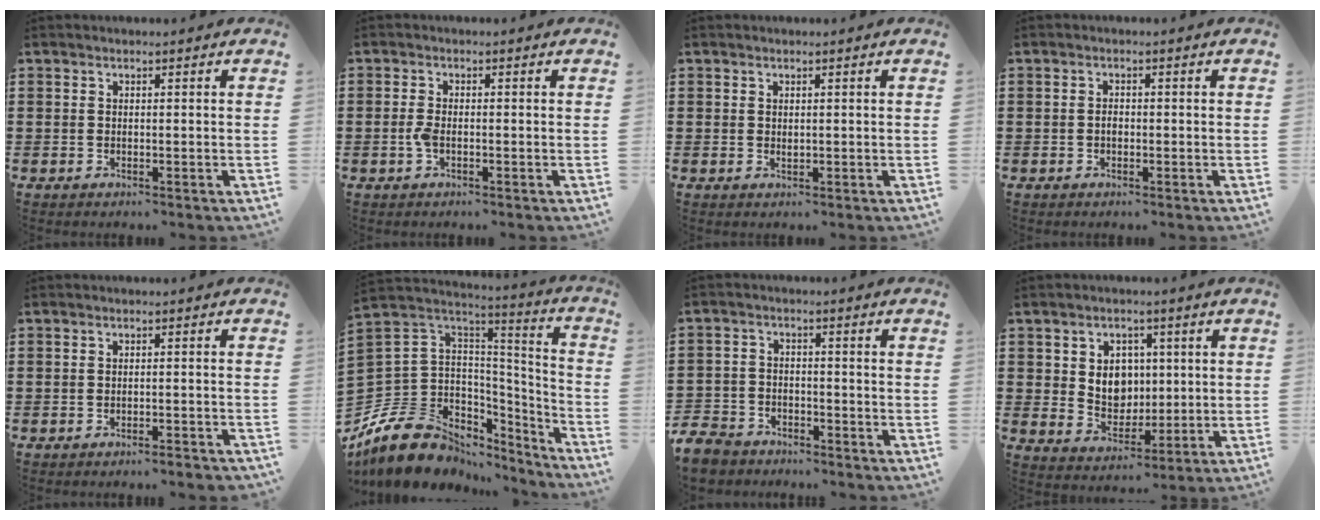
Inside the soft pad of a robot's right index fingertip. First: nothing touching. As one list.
[{"total": 2.0, "force": [-0.7, 0.8, 1.7], "torque": [-0.047, -0.005, -0.017]}, {"total": 0.7, "force": [0.3, 0.5, 0.4], "torque": [-0.009, 0.002, 0.006]}, {"total": 1.2, "force": [-0.3, 0.7, 0.9], "torque": [-0.019, 0.002, -0.005]}, {"total": 1.7, "force": [-1.5, -0.1, 0.6], "torque": [-0.013, -0.002, -0.029]}, {"total": 12.0, "force": [-6.9, 8.6, 4.5], "torque": [-0.123, 0.008, -0.124]}, {"total": 4.6, "force": [-4.3, 1.4, 0.4], "torque": [-0.028, 0.002, -0.095]}, {"total": 5.8, "force": [1.4, 5.1, 2.4], "torque": [-0.044, 0.007, 0.020]}]